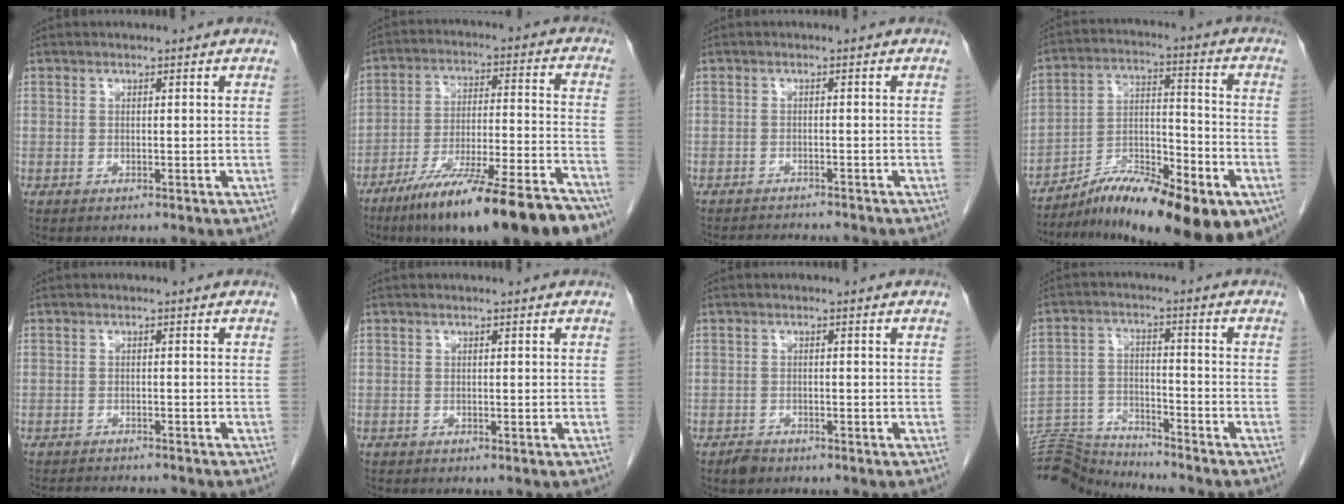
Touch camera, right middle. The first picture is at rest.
{"total": 22.4, "force": [-16.7, 2.0, 14.7], "torque": [-0.175, -0.009, -0.266]}
{"total": 4.8, "force": [-4.7, 0.3, 1.0], "torque": [-0.015, -0.012, -0.068]}
{"total": 19.0, "force": [-12.6, 4.5, 13.5], "torque": [-0.177, 0.013, -0.200]}
{"total": 6.0, "force": [-5.8, 0.6, 1.7], "torque": [-0.024, -0.011, -0.082]}
{"total": 0.0}
{"total": 1.7, "force": [-1.4, 0.8, 0.5], "torque": [-0.013, 0.000, -0.021]}
{"total": 11.6, "force": [-11.6, -0.3, 1.0], "torque": [-0.014, 0.010, -0.209]}